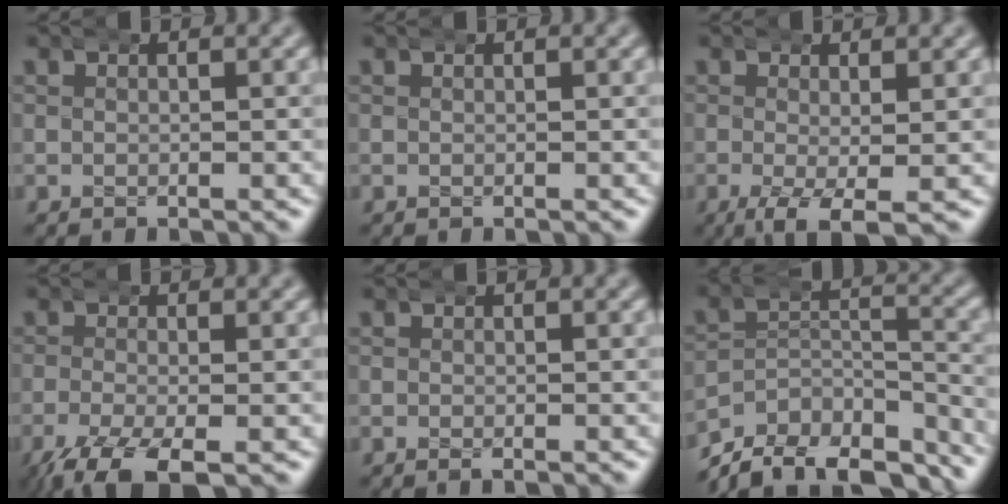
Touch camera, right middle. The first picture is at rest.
{"total": 0.0}
{"total": 4.1, "force": [-2.6, 1.0, 3.1], "torque": [-0.066, -0.029, -0.027]}
{"total": 6.0, "force": [-4.2, 2.1, 3.7], "torque": [-0.075, -0.029, -0.053]}
{"total": 0.7, "force": [-0.5, 0.2, 0.5], "torque": [-0.008, -0.004, -0.007]}
{"total": 13.9, "force": [-11.7, 6.1, 4.5], "torque": [-0.054, -0.040, -0.177]}